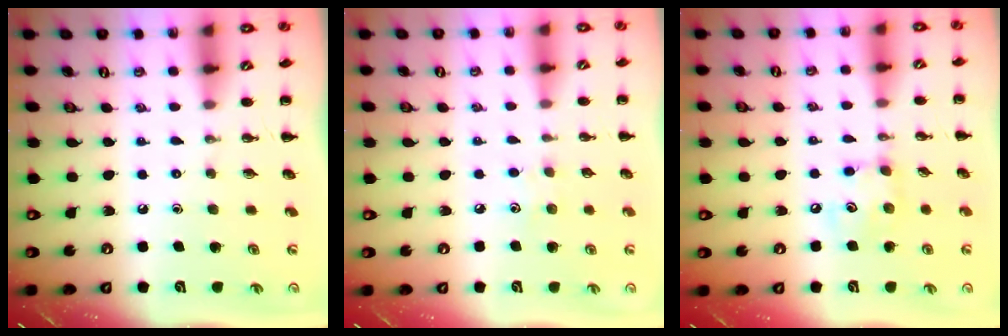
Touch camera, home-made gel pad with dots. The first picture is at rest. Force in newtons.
{"total": 4.5, "press": 4.3, "slide": 1.2}
{"total": 6.4, "press": 6.4, "slide": 0.5}